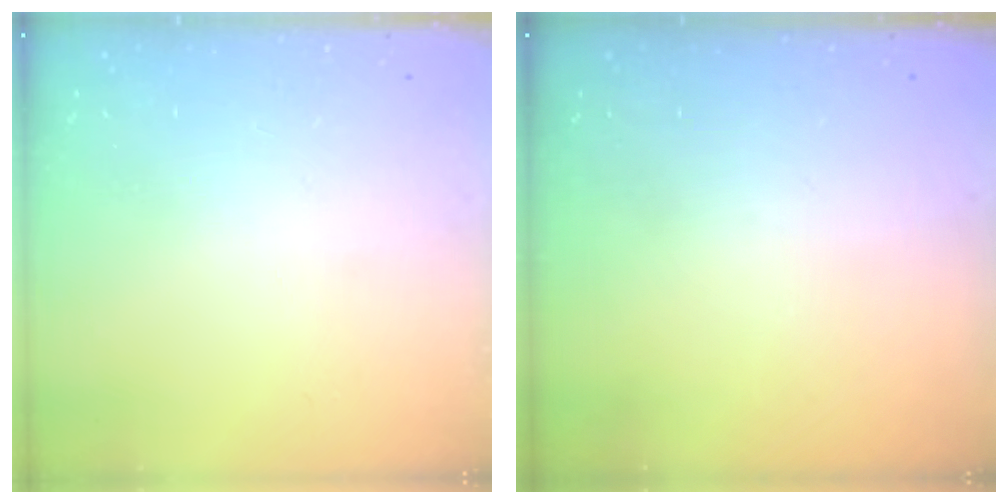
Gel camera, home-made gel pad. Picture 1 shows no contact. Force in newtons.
{"total": 0.0}